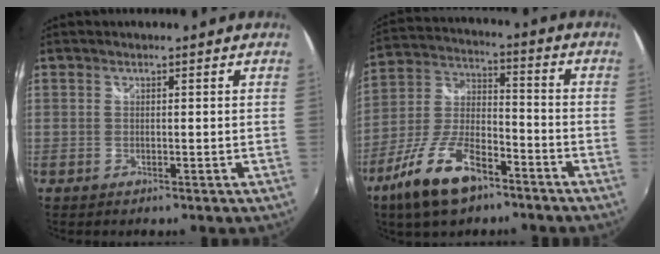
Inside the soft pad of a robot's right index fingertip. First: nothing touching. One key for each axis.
{"total": 15.6, "fx": -9.7, "fy": 6.3, "fz": 10.4, "tx": -0.222, "ty": -0.010, "tz": -0.177}